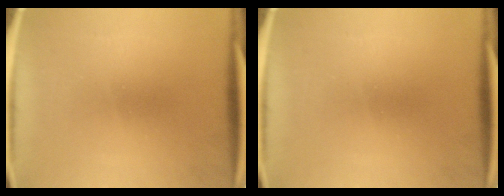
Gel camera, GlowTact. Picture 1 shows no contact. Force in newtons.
{"total": 0.0}